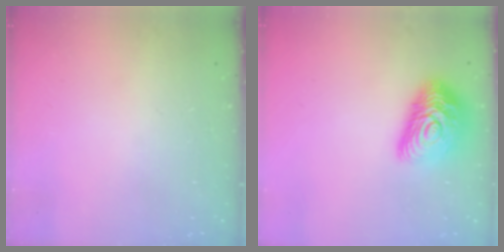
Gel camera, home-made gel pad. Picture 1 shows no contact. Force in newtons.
{"total": 16.0, "press": 15.9, "slide": 1.0}